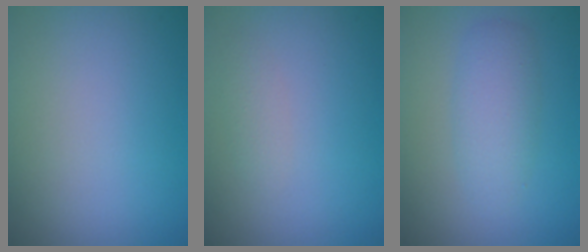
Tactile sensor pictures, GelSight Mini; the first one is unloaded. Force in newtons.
{"total": 1.0, "press": 1.0, "slide": 0.0}
{"total": 2.9, "press": 2.9, "slide": 0.1}